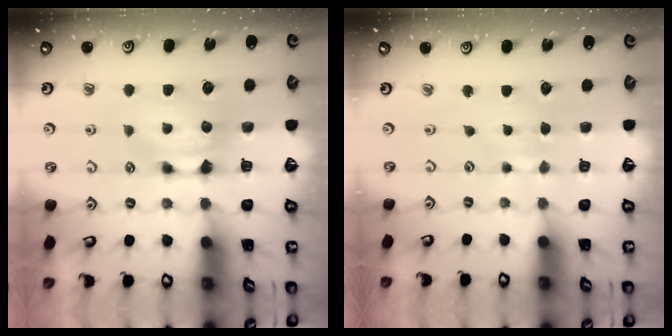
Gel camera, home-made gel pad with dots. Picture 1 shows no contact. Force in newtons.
{"total": 3.3, "press": 3.2, "slide": 0.5}